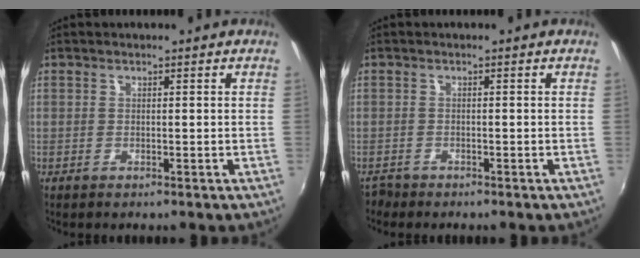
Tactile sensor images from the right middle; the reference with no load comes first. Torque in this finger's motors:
{"motor_torque": [-0.22, 0.06, -0.05, -0.01]}